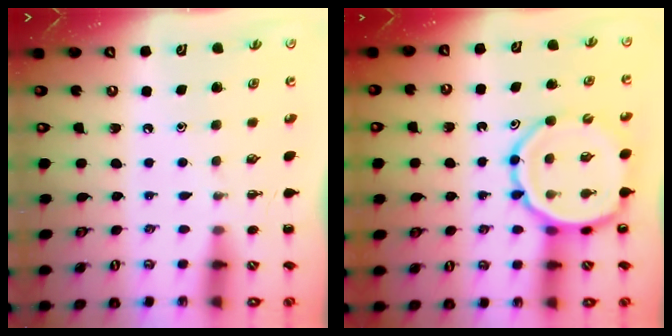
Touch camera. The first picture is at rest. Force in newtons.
{"total": 11.4, "press": 11.0, "slide": 2.9}